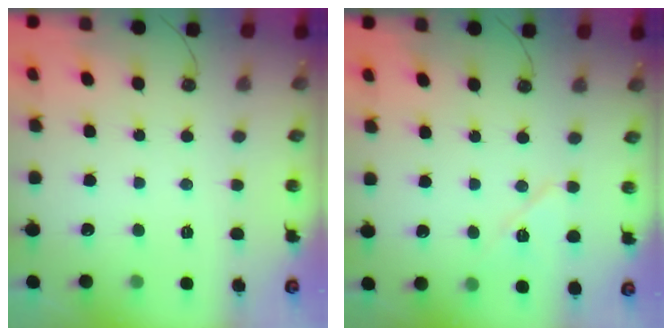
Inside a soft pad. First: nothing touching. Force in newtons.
{"total": 8.2, "press": 6.9, "slide": 4.3}